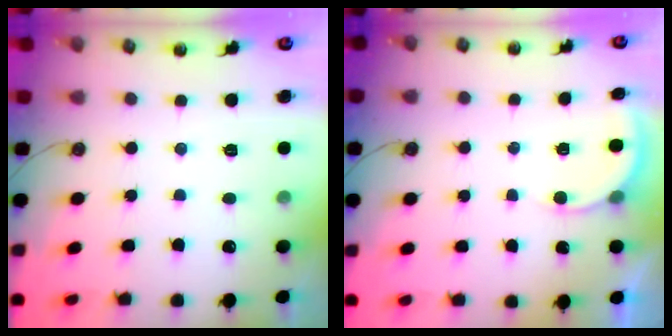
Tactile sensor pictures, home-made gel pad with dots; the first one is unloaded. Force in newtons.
{"total": 2.1, "press": 2.1, "slide": 0.2}